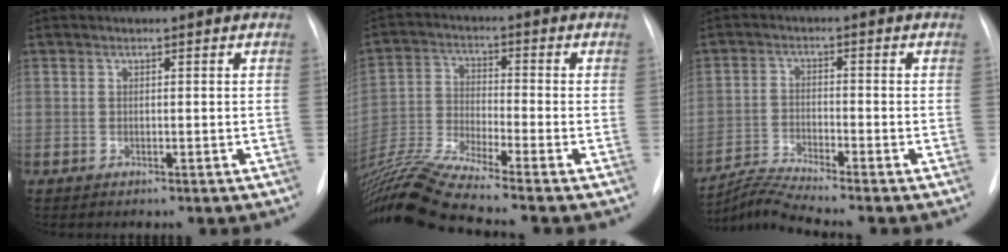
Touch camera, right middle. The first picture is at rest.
{"total": 12.7, "force": [-11.0, -2.1, 5.9], "torque": [-0.125, -0.017, -0.207]}
{"total": 5.6, "force": [-5.1, -2.3, 0.9], "torque": [-0.037, -0.018, -0.098]}